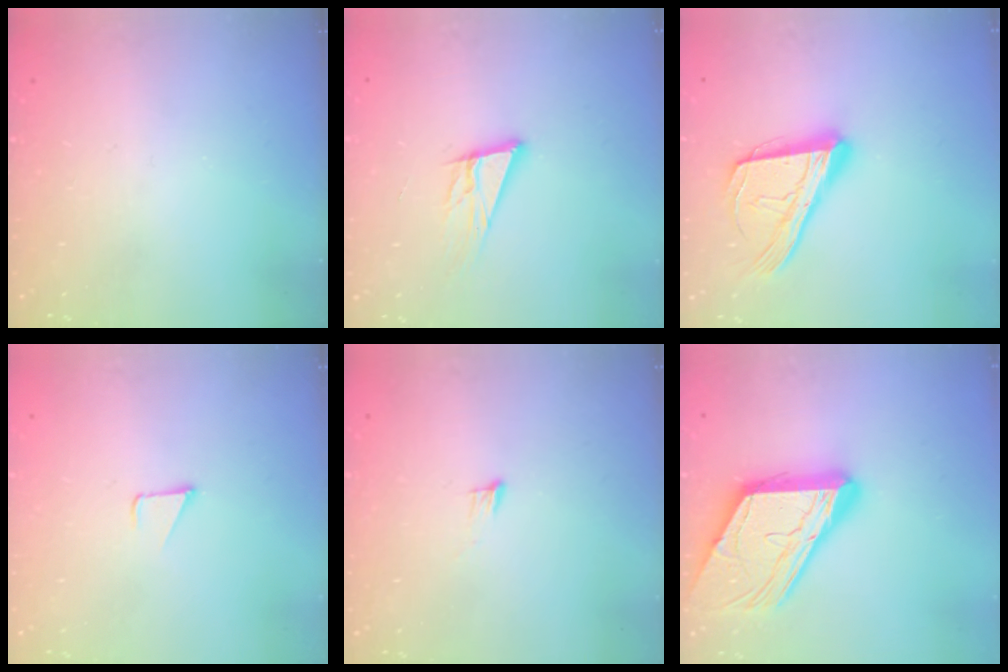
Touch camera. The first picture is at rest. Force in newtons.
{"total": 12.2, "press": 11.7, "slide": 3.4}
{"total": 17.8, "press": 17.7, "slide": 2.4}
{"total": 1.2, "press": 1.2, "slide": 0.1}
{"total": 4.3, "press": 4.1, "slide": 1.0}
{"total": 18.5, "press": 18.4, "slide": 1.9}